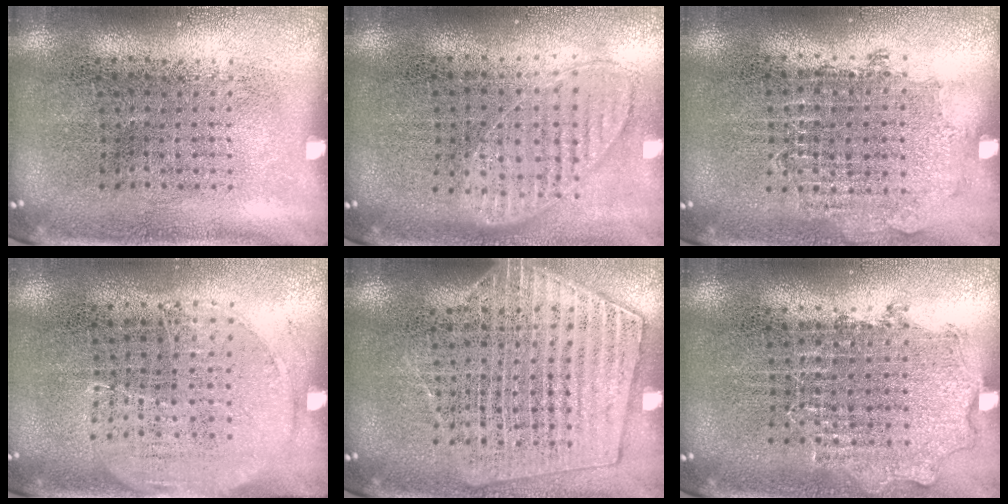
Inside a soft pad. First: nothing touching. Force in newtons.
{"total": 0.9, "press": 0.9, "slide": 0.1}
{"total": 0.7, "press": 0.7, "slide": 0.2}
{"total": 1.4, "press": 1.2, "slide": 0.7}
{"total": 1.3, "press": 1.2, "slide": 0.5}
{"total": 0.8, "press": 0.8, "slide": 0.3}